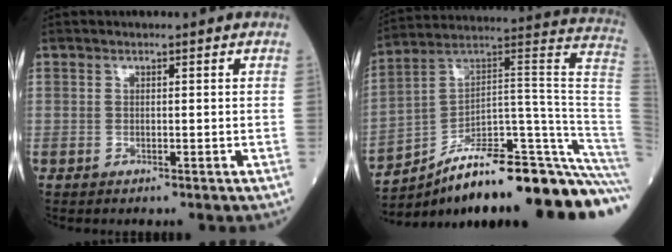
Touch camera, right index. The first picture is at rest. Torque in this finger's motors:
{"motor_torque": [0.19, -1.95, 0.79, 0.16]}